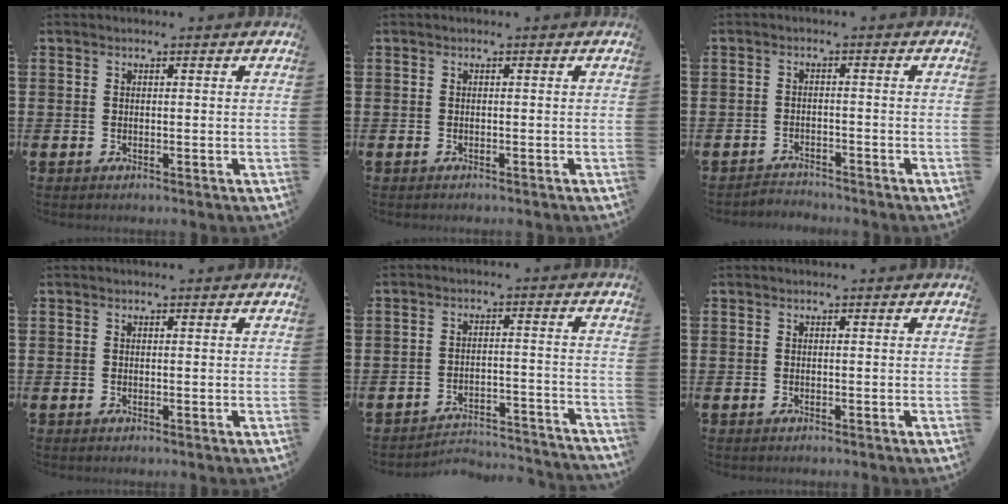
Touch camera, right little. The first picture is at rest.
{"total": 0.0}
{"total": 2.1, "force": [-2.0, 0.1, -0.3], "torque": [-0.002, 0.004, -0.046]}
{"total": 0.0}
{"total": 3.5, "force": [-3.4, 0.5, 0.3], "torque": [-0.010, 0.006, -0.074]}
{"total": 0.0}